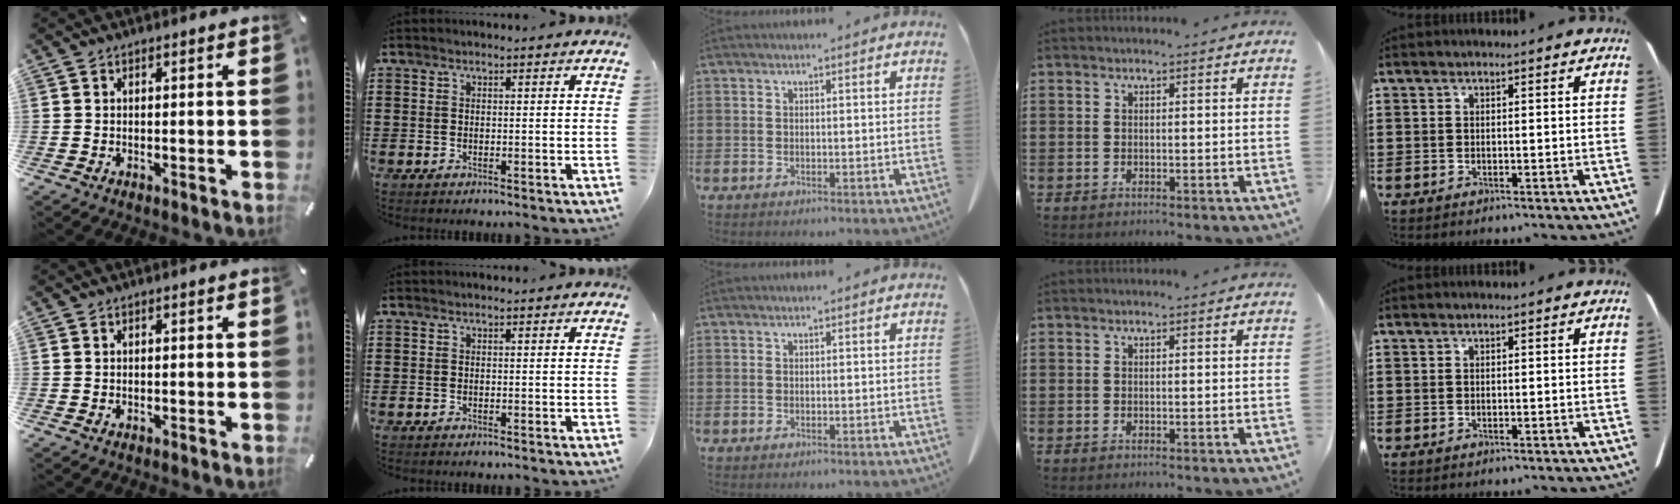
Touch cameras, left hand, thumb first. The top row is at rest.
{}